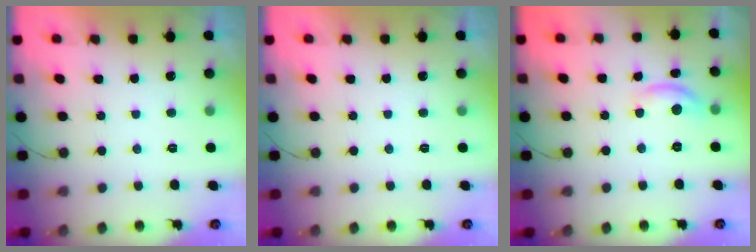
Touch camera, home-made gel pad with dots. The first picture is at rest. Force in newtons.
{"total": 0.0}
{"total": 7.4, "press": 7.4, "slide": 0.5}